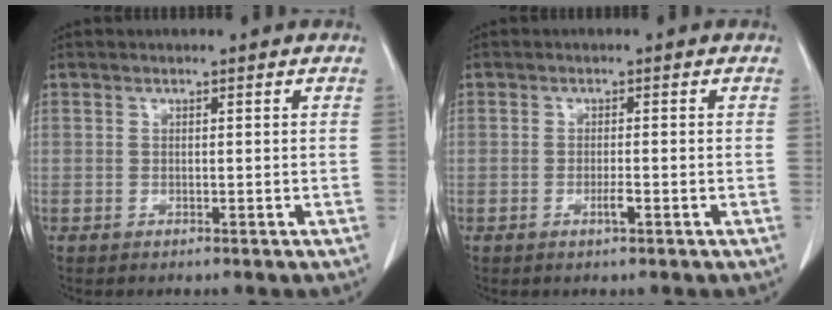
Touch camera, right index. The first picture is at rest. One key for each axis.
{"total": 1.5, "fx": -0.6, "fy": 0.0, "fz": 1.3, "tx": -0.027, "ty": -0.002, "tz": -0.011}